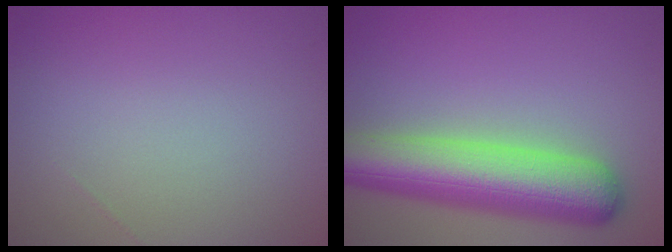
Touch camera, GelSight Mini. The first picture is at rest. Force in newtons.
{"total": 8.6, "press": 8.6, "slide": 0.3}